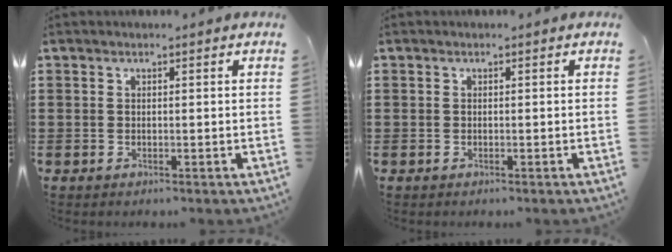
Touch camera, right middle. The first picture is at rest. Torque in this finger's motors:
{"motor_torque": [0.04, 0.07, 0.00, 0.00]}